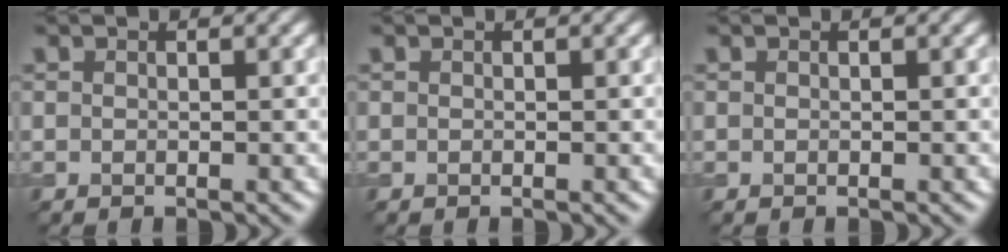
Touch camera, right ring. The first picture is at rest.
{"total": 0.0}
{"total": 0.0}